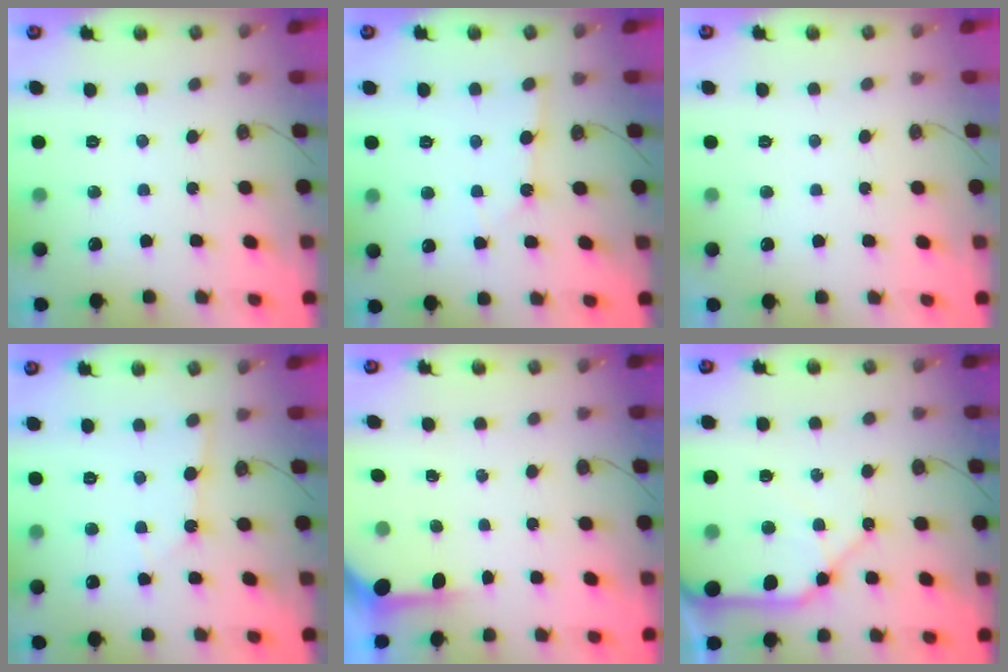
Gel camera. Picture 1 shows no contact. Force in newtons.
{"total": 2.1, "press": 2.1, "slide": 0.3}
{"total": 0.0}
{"total": 2.4, "press": 2.4, "slide": 0.3}
{"total": 3.3, "press": 3.3, "slide": 0.4}
{"total": 16.8, "press": 16.7, "slide": 2.3}